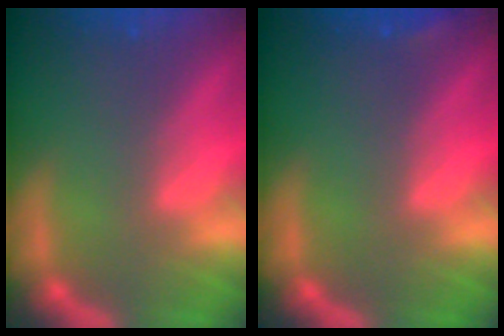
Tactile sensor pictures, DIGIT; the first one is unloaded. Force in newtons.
{"total": 0.9}